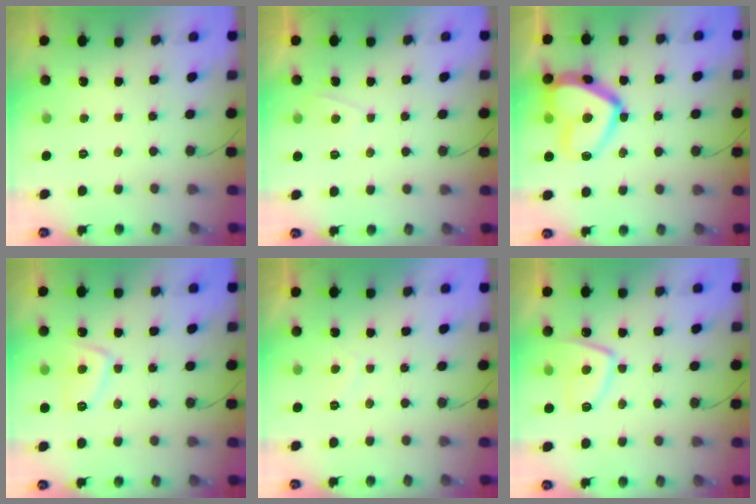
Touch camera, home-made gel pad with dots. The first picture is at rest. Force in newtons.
{"total": 2.8, "press": 2.7, "slide": 0.3}
{"total": 16.9, "press": 16.8, "slide": 1.5}
{"total": 8.2, "press": 8.2, "slide": 0.8}
{"total": 1.7, "press": 1.6, "slide": 0.7}
{"total": 10.0, "press": 9.9, "slide": 1.1}